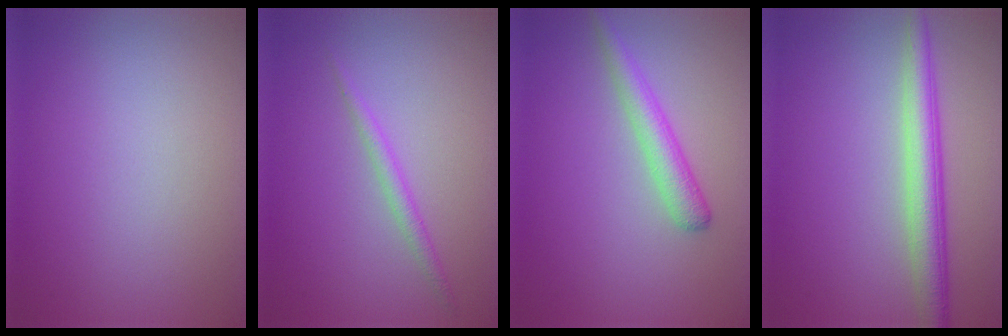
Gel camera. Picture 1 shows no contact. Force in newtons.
{"total": 1.4, "press": 1.4, "slide": 0.1}
{"total": 2.7, "press": 2.7, "slide": 0.0}
{"total": 4.1, "press": 4.1, "slide": 0.1}